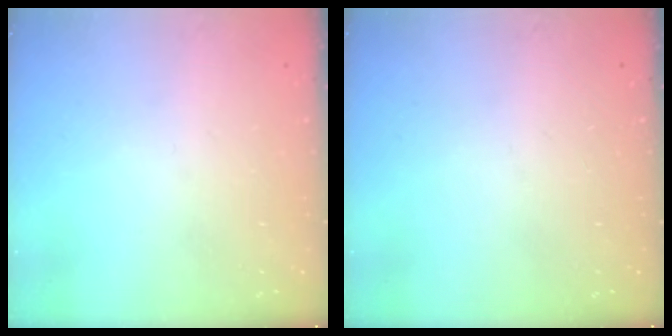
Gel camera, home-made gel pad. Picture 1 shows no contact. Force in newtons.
{"total": 0.0}